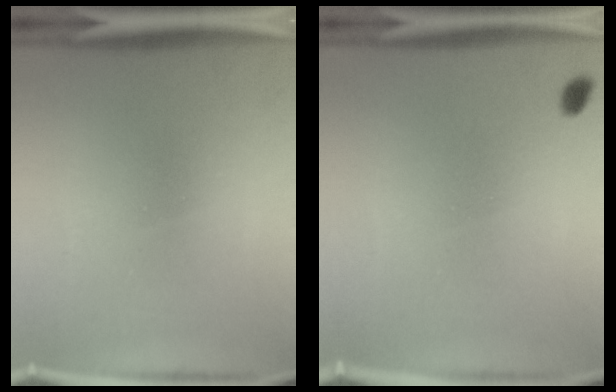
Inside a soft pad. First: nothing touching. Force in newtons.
{"total": 1.2}